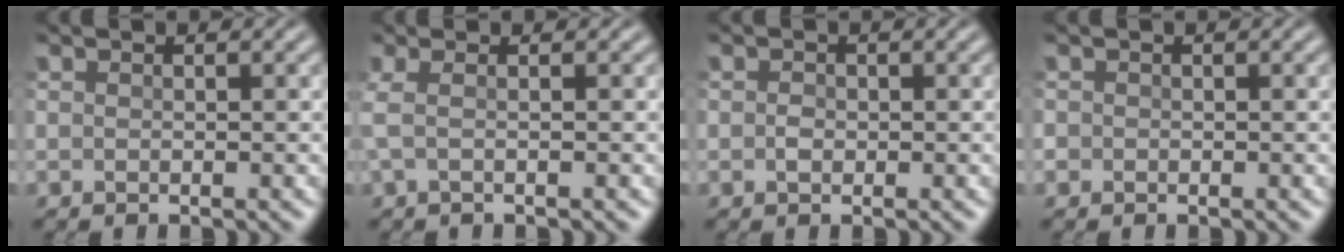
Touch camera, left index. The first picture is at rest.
{"total": 1.6, "force": [-0.2, 0.4, 1.6], "torque": [-0.042, 0.001, -0.006]}
{"total": 0.9, "force": [-0.2, 0.7, 0.6], "torque": [-0.013, -0.001, -0.008]}
{"total": 0.7, "force": [-0.2, 0.6, 0.1], "torque": [0.004, -0.002, -0.006]}